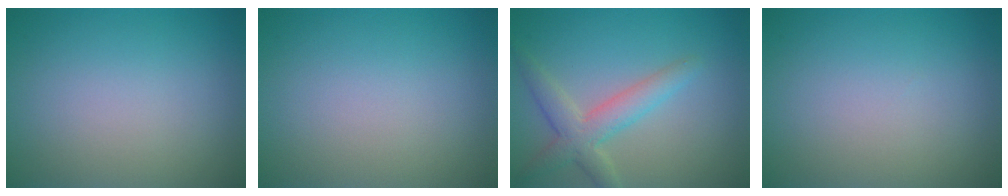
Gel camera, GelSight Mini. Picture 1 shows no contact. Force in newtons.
{"total": 0.0}
{"total": 3.7, "press": 3.7, "slide": 0.3}
{"total": 0.0}